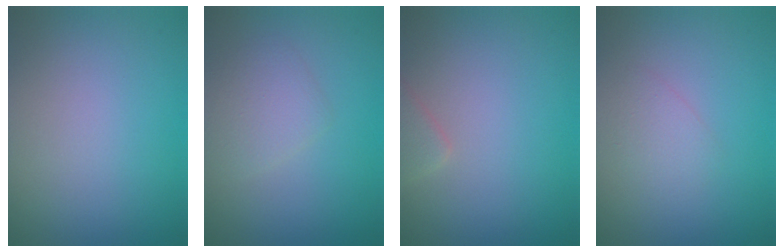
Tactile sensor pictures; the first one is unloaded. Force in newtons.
{"total": 2.2, "press": 2.2, "slide": 0.1}
{"total": 1.5, "press": 1.5, "slide": 0.1}
{"total": 1.4, "press": 1.4, "slide": 0.2}